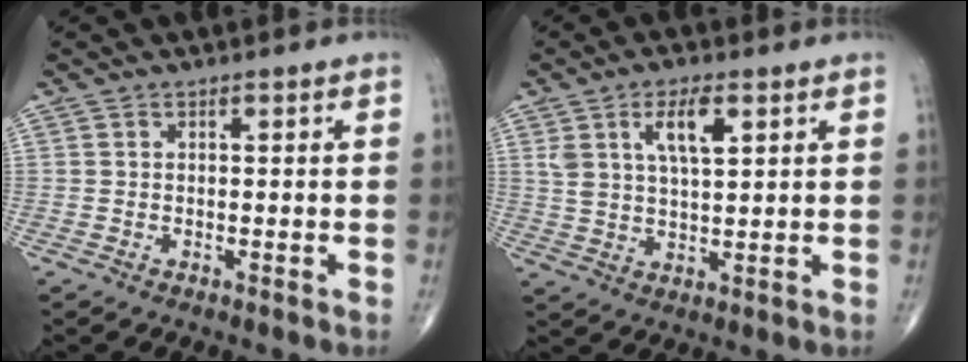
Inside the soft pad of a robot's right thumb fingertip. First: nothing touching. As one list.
[{"total": 7.6, "force": [3.3, 3.0, 6.2], "torque": [-0.108, -0.010, 0.064]}]